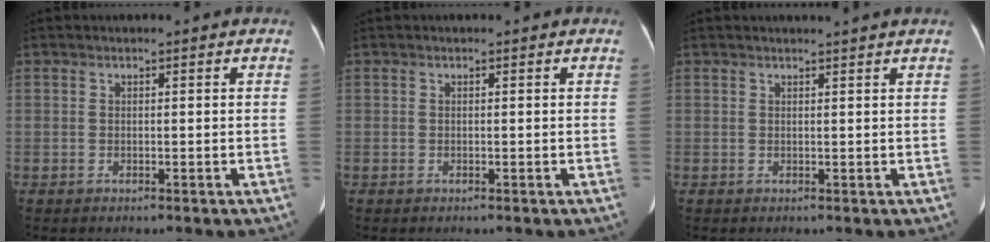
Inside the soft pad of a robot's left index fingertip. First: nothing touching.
{"total": 0.0}
{"total": 2.9, "force": [2.6, -0.7, 1.1], "torque": [-0.016, 0.004, 0.031]}